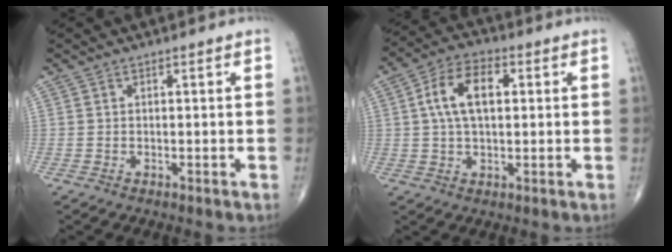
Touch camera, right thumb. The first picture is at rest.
{"total": 9.7, "force": [1.6, 5.4, 7.9], "torque": [-0.140, 0.018, 0.022]}